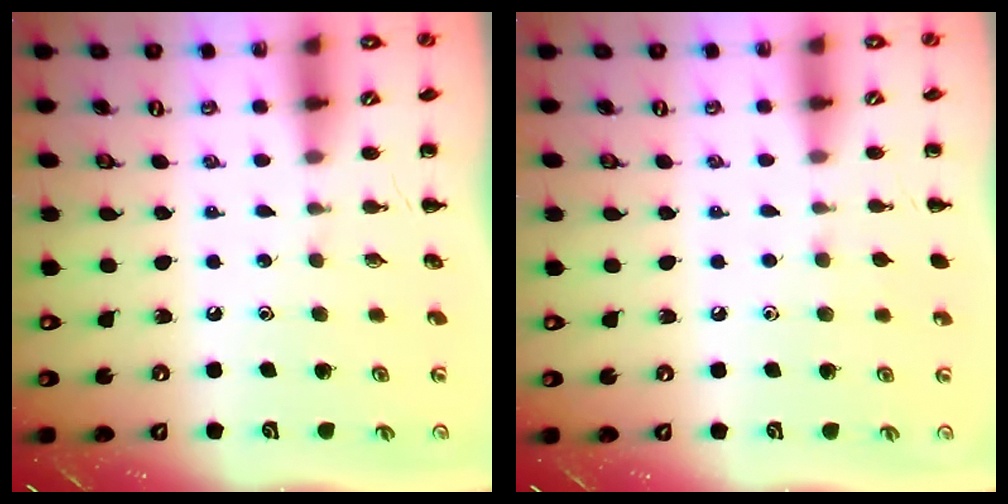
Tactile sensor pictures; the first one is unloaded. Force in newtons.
{"total": 3.7, "press": 3.5, "slide": 1.2}